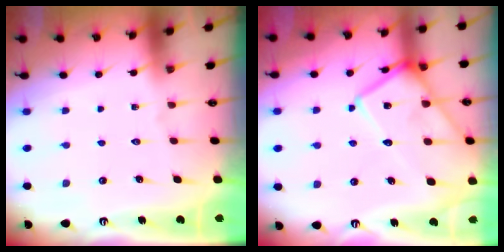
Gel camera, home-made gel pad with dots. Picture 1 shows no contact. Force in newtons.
{"total": 17.9, "press": 17.9, "slide": 1.7}